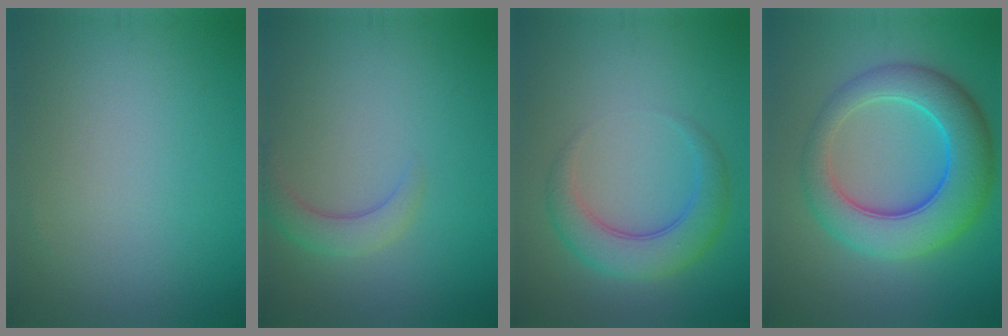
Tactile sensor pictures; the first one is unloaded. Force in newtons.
{"total": 2.5, "press": 2.5, "slide": 0.2}
{"total": 4.5, "press": 4.5, "slide": 0.2}
{"total": 8.7, "press": 8.7, "slide": 0.2}